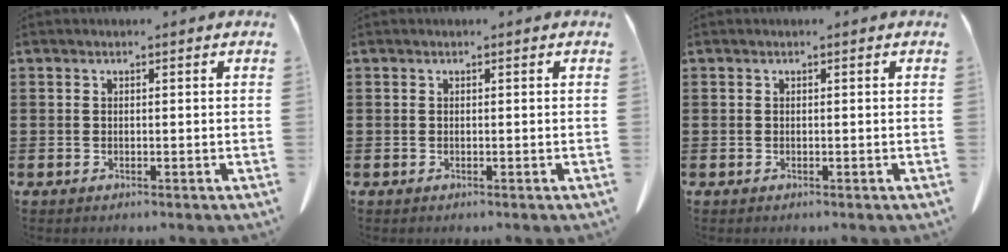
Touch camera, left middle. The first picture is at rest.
{"total": 0.0}
{"total": 0.0}